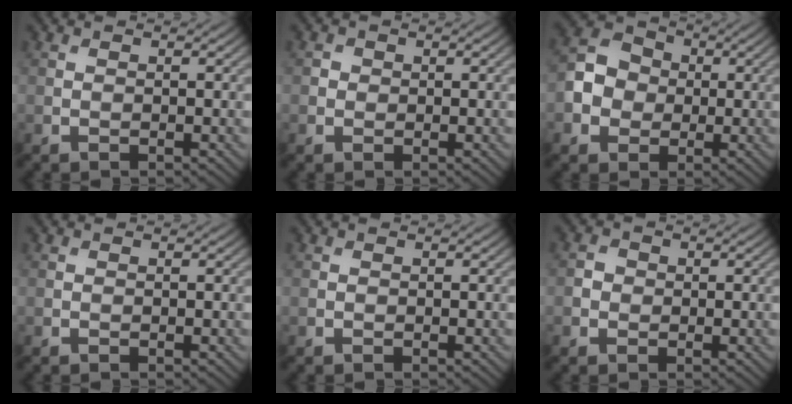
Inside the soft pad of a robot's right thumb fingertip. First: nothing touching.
{"total": 1.0, "force": [0.0, 0.9, 0.2], "torque": [-0.003, -0.002, -0.003]}
{"total": 5.7, "force": [-0.7, 5.1, 2.6], "torque": [-0.058, 0.007, -0.021]}
{"total": 0.0}
{"total": 0.0}
{"total": 1.5, "force": [-0.2, 1.4, 0.5], "torque": [-0.010, -0.003, -0.009]}